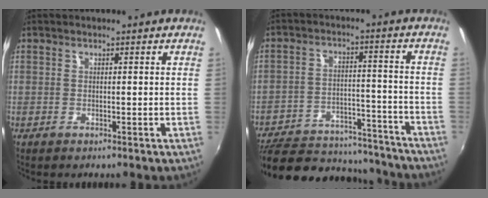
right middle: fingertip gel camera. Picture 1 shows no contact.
{"total": 25.1, "force": [-21.4, 9.0, 9.7], "torque": [-0.199, 0.003, -0.278]}